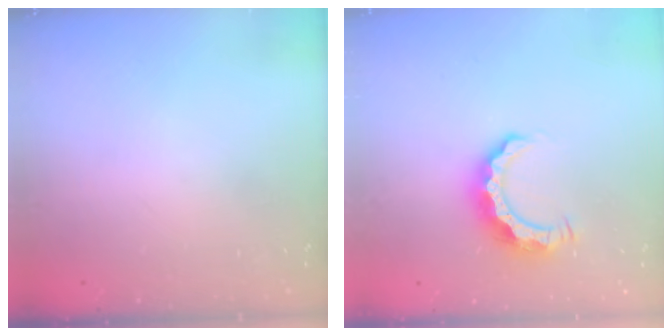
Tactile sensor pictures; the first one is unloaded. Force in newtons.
{"total": 8.4, "press": 8.4, "slide": 0.5}